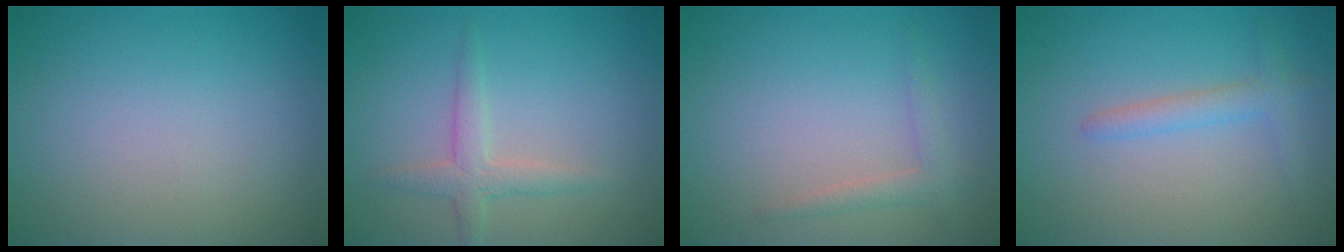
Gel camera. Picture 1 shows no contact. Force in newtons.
{"total": 2.1, "press": 2.1, "slide": 0.1}
{"total": 1.5, "press": 1.4, "slide": 0.1}
{"total": 2.0, "press": 1.9, "slide": 0.2}